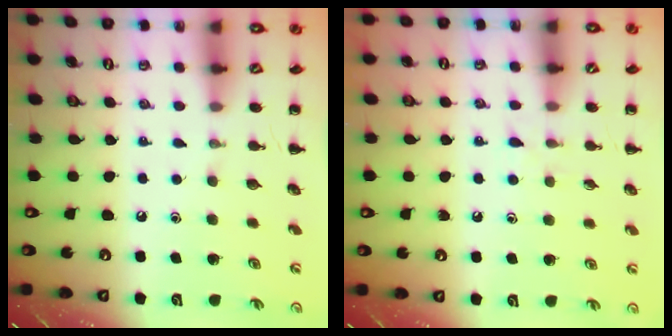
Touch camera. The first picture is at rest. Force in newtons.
{"total": 4.5, "press": 4.1, "slide": 1.8}